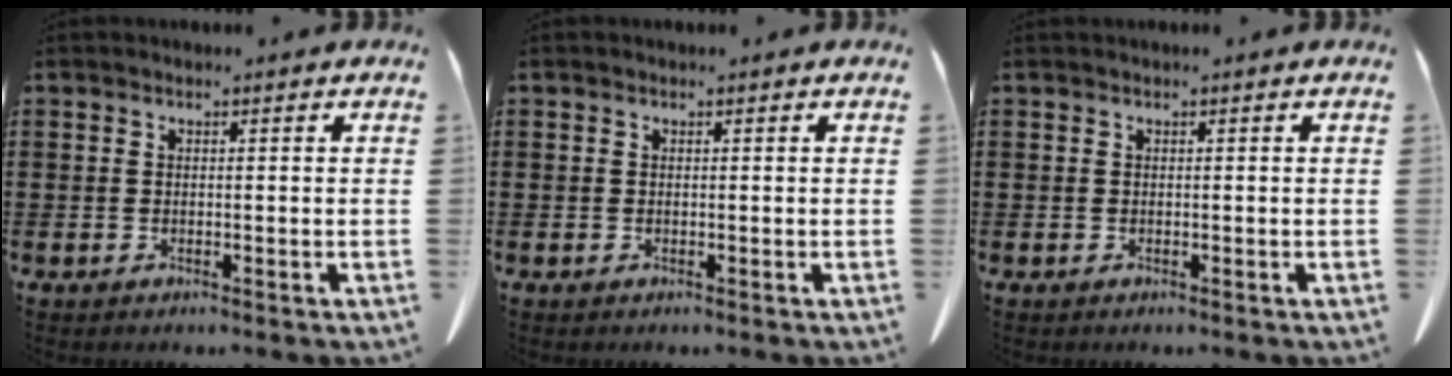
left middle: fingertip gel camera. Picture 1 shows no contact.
{"total": 0.0}
{"total": 0.0}